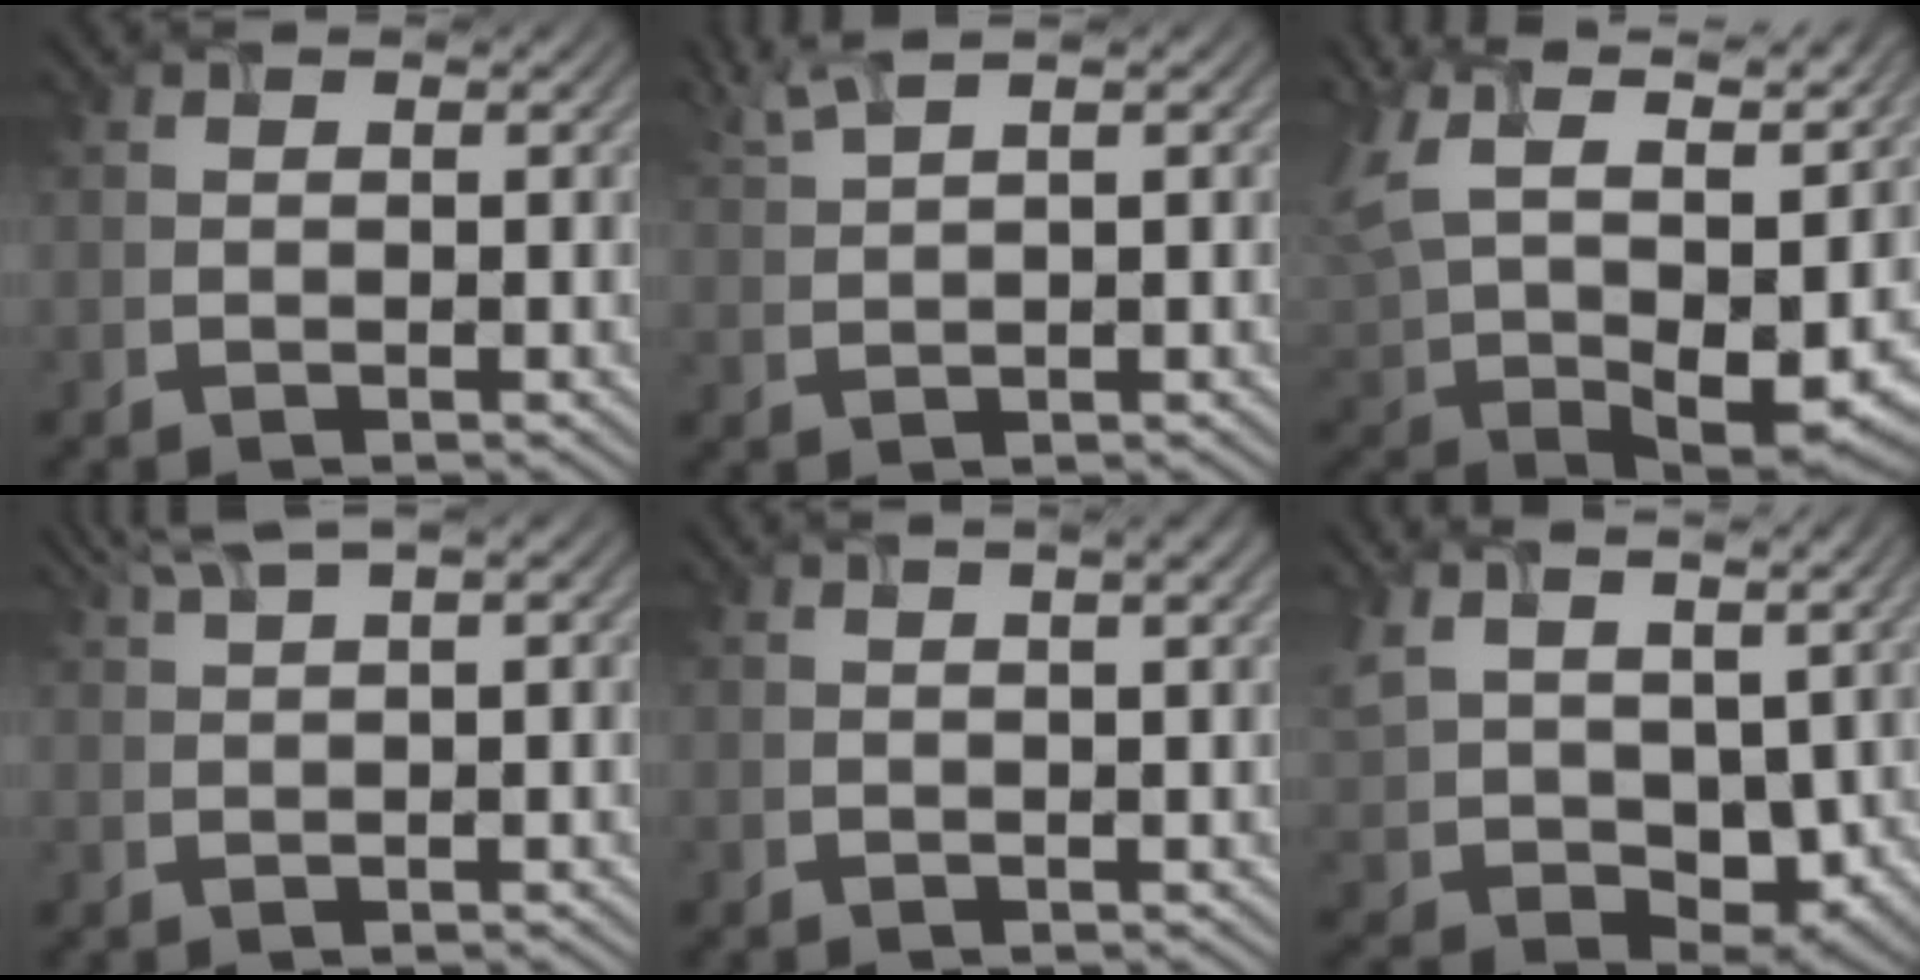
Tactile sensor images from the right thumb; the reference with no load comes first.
{"total": 3.4, "force": [2.2, 0.2, 2.6], "torque": [-0.042, 0.018, 0.045]}
{"total": 15.9, "force": [5.7, 9.2, 11.5], "torque": [-0.235, 0.015, 0.122]}
{"total": 3.8, "force": [2.3, 0.3, 3.0], "torque": [-0.052, 0.024, 0.047]}
{"total": 2.6, "force": [1.4, 0.3, 2.2], "torque": [-0.031, 0.009, 0.014]}
{"total": 11.7, "force": [5.8, 6.7, 7.7], "torque": [-0.190, -0.004, 0.125]}